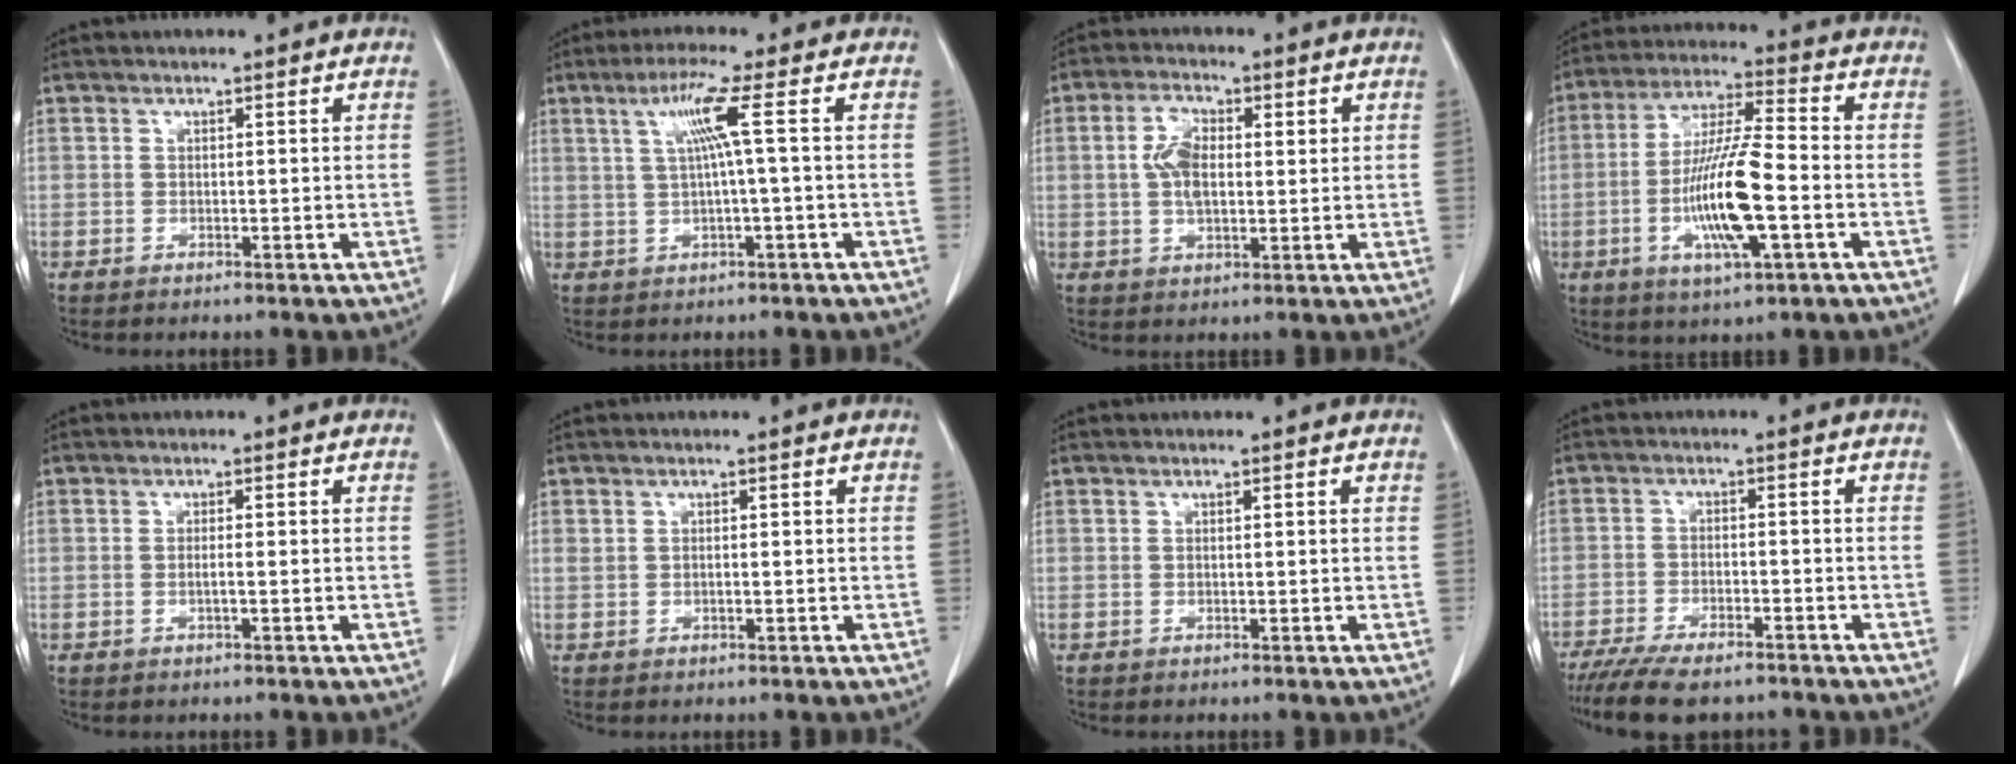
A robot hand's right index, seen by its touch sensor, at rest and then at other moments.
{"total": 5.7, "force": [1.2, -1.0, 5.5], "torque": [-0.108, 0.014, 0.030]}
{"total": 6.7, "force": [1.1, 3.4, 5.7], "torque": [-0.125, 0.016, 0.021]}
{"total": 14.0, "force": [-3.4, 1.9, 13.5], "torque": [-0.263, -0.005, -0.062]}
{"total": 1.6, "force": [-0.5, 0.1, 1.6], "torque": [-0.031, 0.002, -0.009]}
{"total": 1.1, "force": [0.1, 0.6, 0.9], "torque": [-0.026, 0.009, 0.007]}
{"total": 0.6, "force": [0.2, 0.2, 0.5], "torque": [-0.014, 0.004, 0.004]}
{"total": 10.8, "force": [-8.8, 3.3, 5.5], "torque": [-0.092, -0.009, -0.137]}